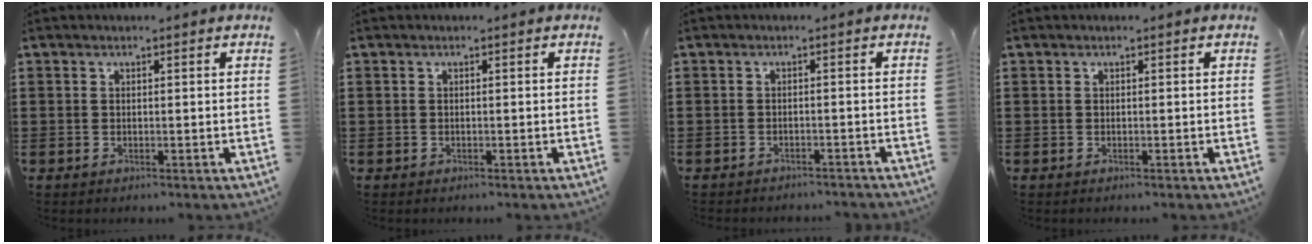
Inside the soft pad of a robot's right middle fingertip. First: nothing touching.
{"total": 0.0}
{"total": 1.4, "force": [-1.4, -0.1, -0.1], "torque": [-0.003, -0.001, -0.030]}
{"total": 0.0}